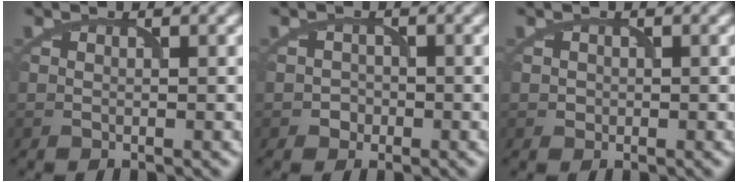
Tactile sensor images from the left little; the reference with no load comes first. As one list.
[{"total": 1.1, "force": [-0.5, 1.0, 0.1], "torque": [0.007, 0.002, -0.010]}, {"total": 0.7, "force": [0.0, 0.7, 0.1], "torque": [0.001, -0.003, -0.002]}]